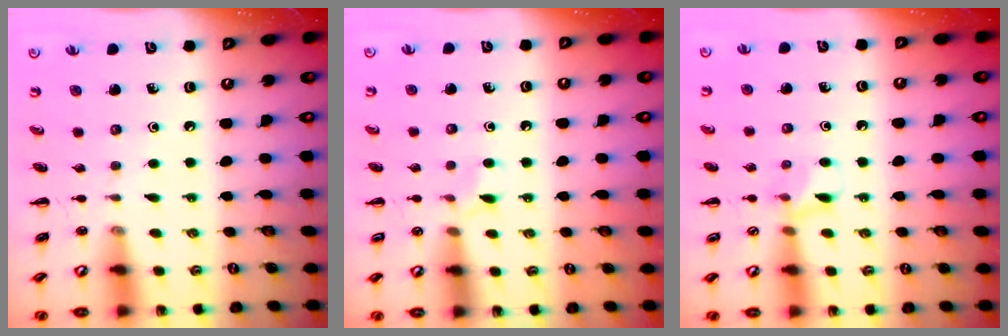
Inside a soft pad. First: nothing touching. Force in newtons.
{"total": 4.0, "press": 3.7, "slide": 1.4}
{"total": 7.8, "press": 7.5, "slide": 2.2}